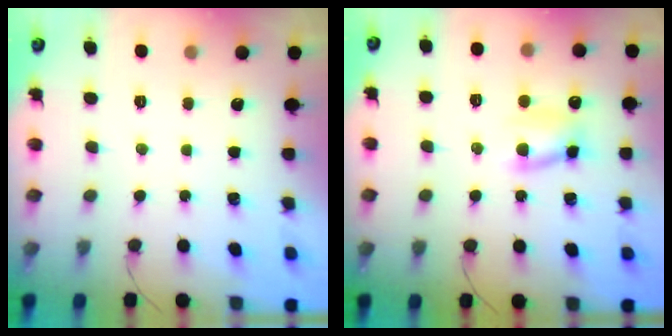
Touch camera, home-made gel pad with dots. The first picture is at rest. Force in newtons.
{"total": 7.6, "press": 7.6, "slide": 0.5}